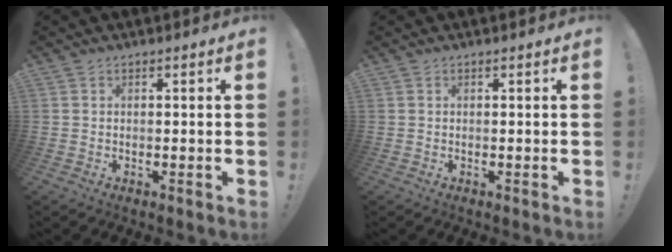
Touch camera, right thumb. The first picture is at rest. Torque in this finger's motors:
{"motor_torque": [-0.05, 0.05, 0.02, 0.02, 0.00]}